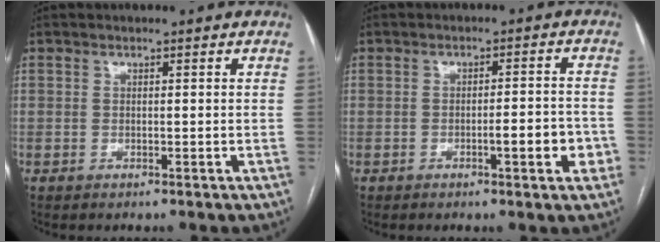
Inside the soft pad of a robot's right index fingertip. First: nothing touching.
{"total": 5.1, "force": [-1.9, 0.9, 4.6], "torque": [-0.059, 0.004, -0.025]}